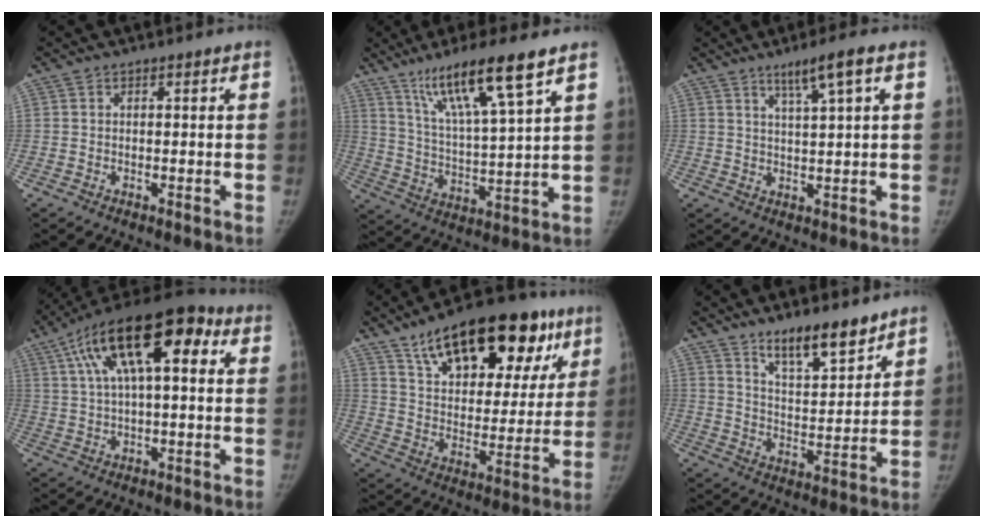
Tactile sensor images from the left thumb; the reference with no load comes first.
{"total": 15.1, "force": [9.6, 1.6, 11.6], "torque": [-0.207, -0.043, 0.179]}
{"total": 5.8, "force": [3.2, 0.0, 4.8], "torque": [-0.087, -0.013, 0.059]}
{"total": 21.2, "force": [7.5, 9.1, 17.7], "torque": [-0.289, 0.030, 0.117]}
{"total": 27.4, "force": [16.0, 12.7, 18.3], "torque": [-0.235, -0.018, 0.245]}
{"total": 11.3, "force": [8.7, 3.4, 6.3], "torque": [-0.080, -0.069, 0.152]}